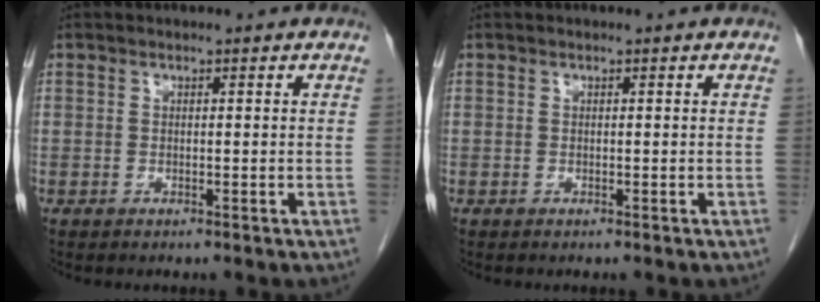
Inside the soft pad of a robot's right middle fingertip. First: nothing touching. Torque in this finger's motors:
{"motor_torque": [-0.02, 0.08, -0.02, -0.01]}